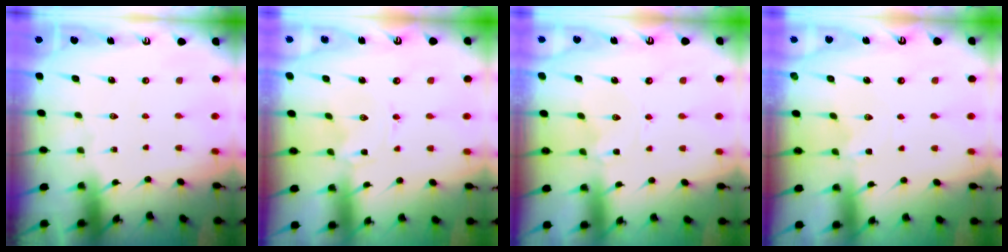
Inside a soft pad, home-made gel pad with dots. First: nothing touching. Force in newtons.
{"total": 0.0}
{"total": 0.0}
{"total": 0.0}